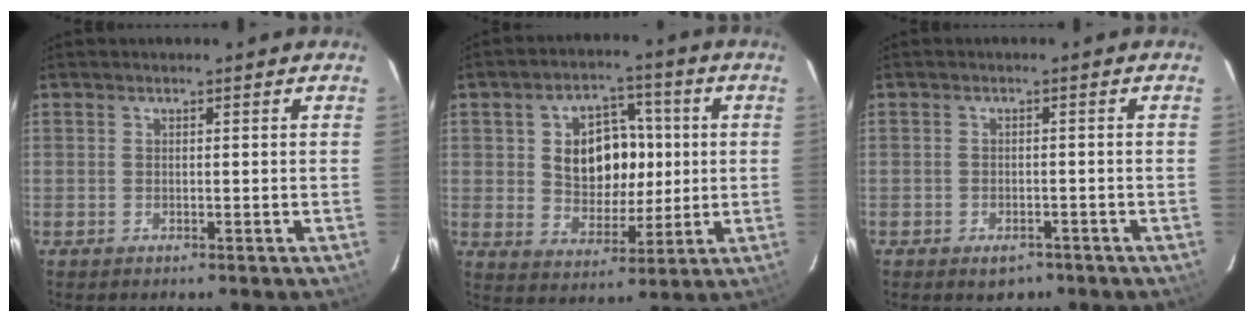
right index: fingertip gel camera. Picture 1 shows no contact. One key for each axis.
{"total": 11.5, "fx": 1.3, "fy": 8.3, "fz": 7.8, "tx": -0.150, "ty": 0.020, "tz": 0.036}
{"total": 3.4, "fx": -2.2, "fy": 2.2, "fz": 1.3, "tx": -0.023, "ty": 0.002, "tz": -0.026}